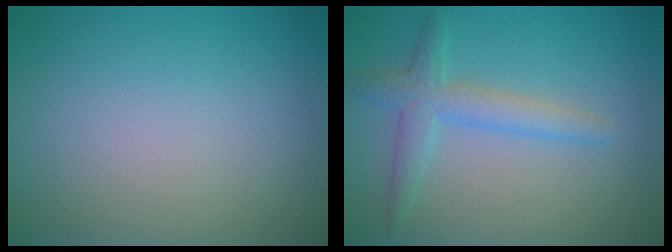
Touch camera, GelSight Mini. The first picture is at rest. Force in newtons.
{"total": 3.0, "press": 3.0, "slide": 0.0}